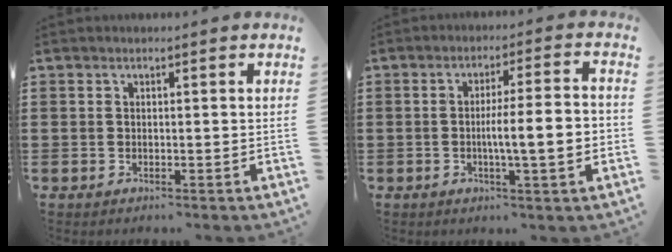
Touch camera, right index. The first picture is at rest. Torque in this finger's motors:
{"motor_torque": [2.14, 0.00, 0.51, 0.16]}